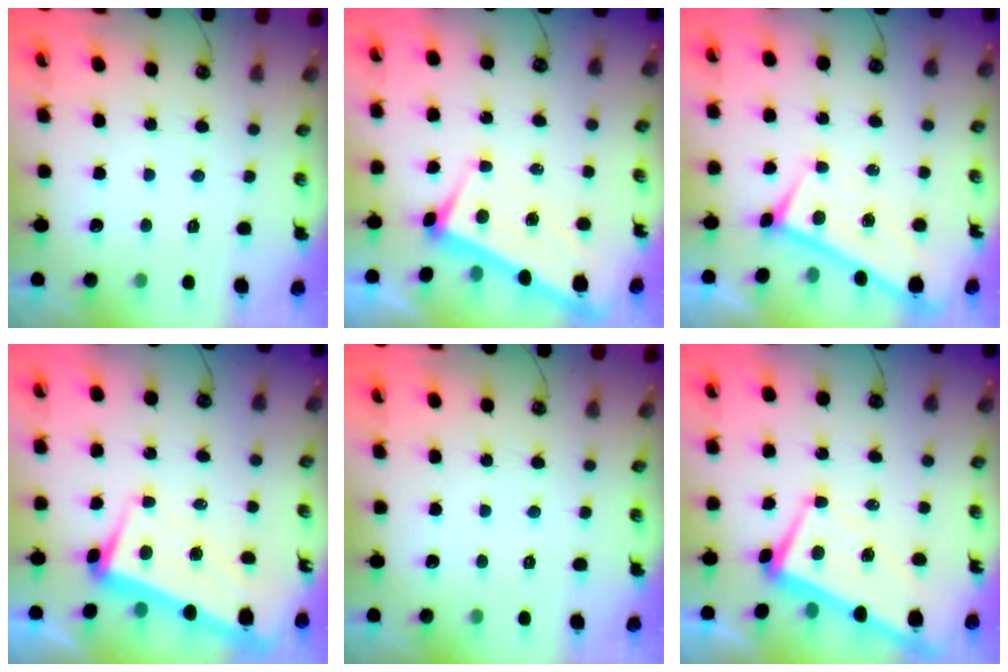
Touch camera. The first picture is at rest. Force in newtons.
{"total": 3.8, "press": 3.8, "slide": 0.2}
{"total": 0.0}
{"total": 2.1, "press": 0.6, "slide": 2.0}
{"total": 0.0}
{"total": 0.9, "press": 0.5, "slide": 0.7}